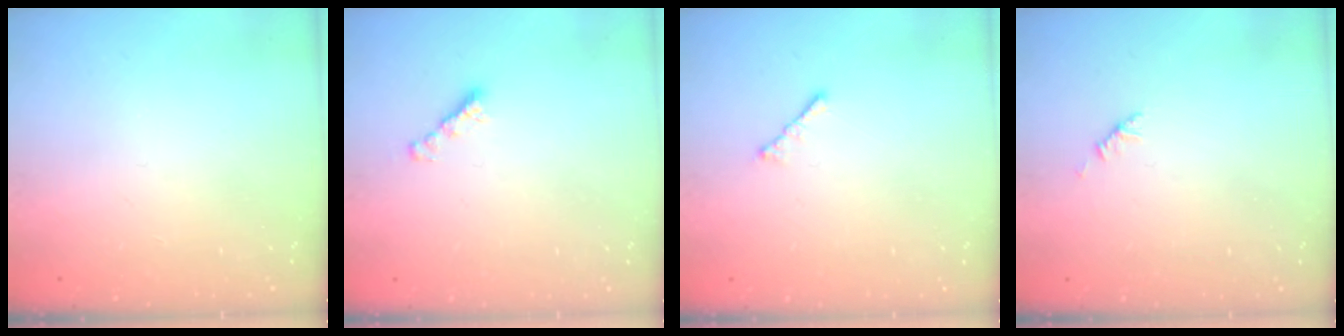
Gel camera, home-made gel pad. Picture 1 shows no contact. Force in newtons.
{"total": 2.5, "press": 2.5, "slide": 0.5}
{"total": 1.9, "press": 1.8, "slide": 0.5}
{"total": 1.9, "press": 1.8, "slide": 0.6}